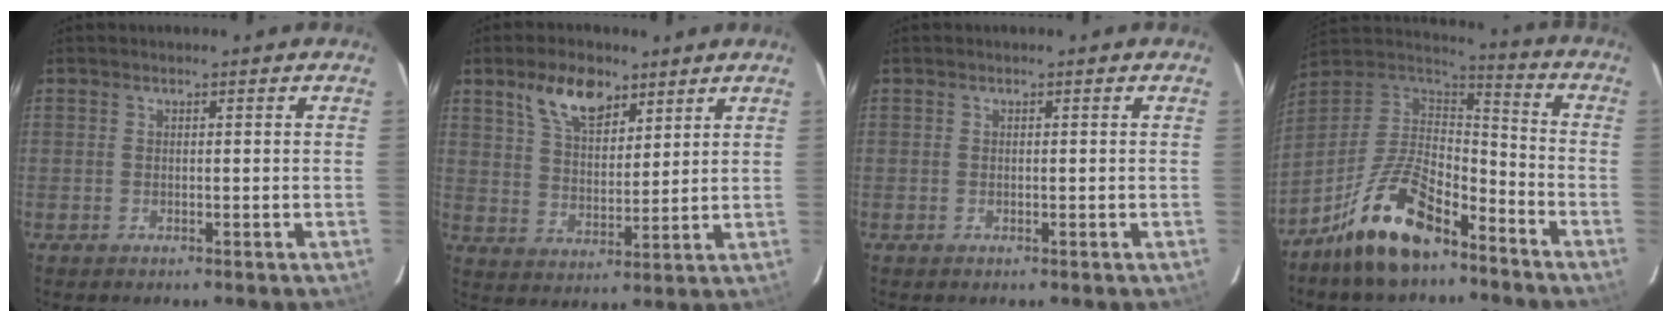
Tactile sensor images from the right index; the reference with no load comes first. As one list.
[{"total": 9.8, "force": [6.1, 4.8, 5.9], "torque": [-0.103, 0.011, 0.115]}, {"total": 0.0}, {"total": 17.9, "force": [-11.8, 7.5, 11.2], "torque": [-0.233, 0.006, -0.213]}]